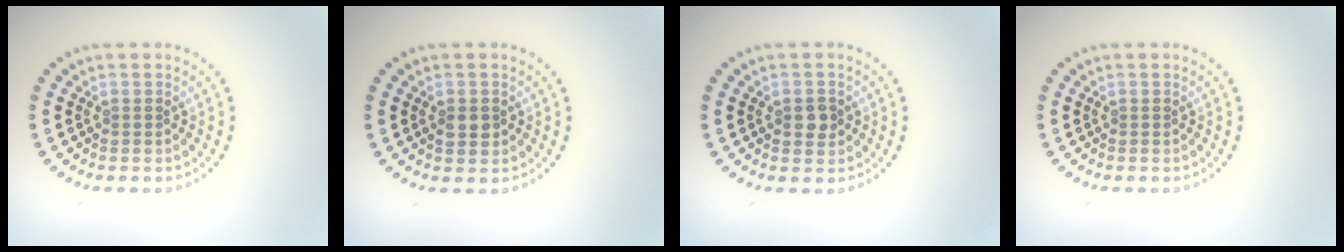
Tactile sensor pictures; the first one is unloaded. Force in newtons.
{"total": 1.7, "press": 1.7, "slide": 0.2}
{"total": 1.6, "press": 1.6, "slide": 0.1}
{"total": 0.0}